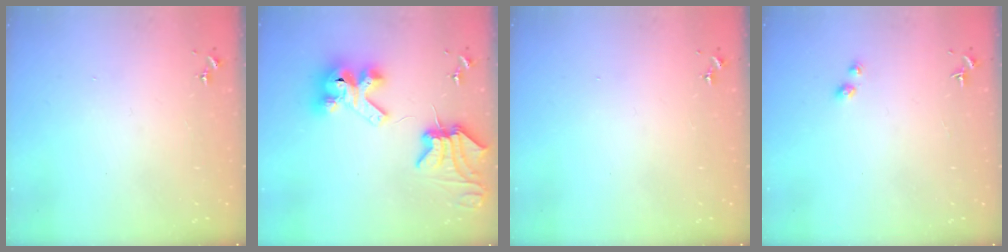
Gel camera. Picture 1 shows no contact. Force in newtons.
{"total": 15.0, "press": 14.9, "slide": 1.6}
{"total": 0.0}
{"total": 3.0, "press": 3.0, "slide": 0.5}